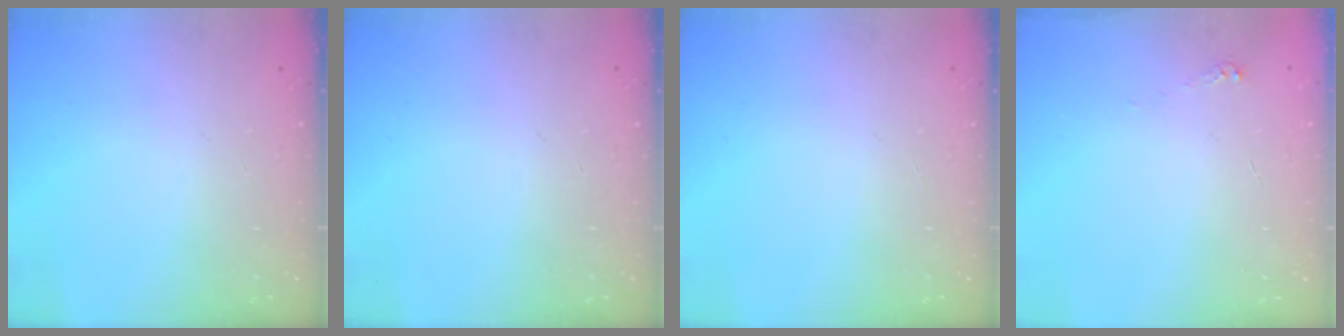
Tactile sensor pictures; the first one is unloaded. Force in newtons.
{"total": 0.0}
{"total": 0.0}
{"total": 2.5, "press": 2.5, "slide": 0.3}